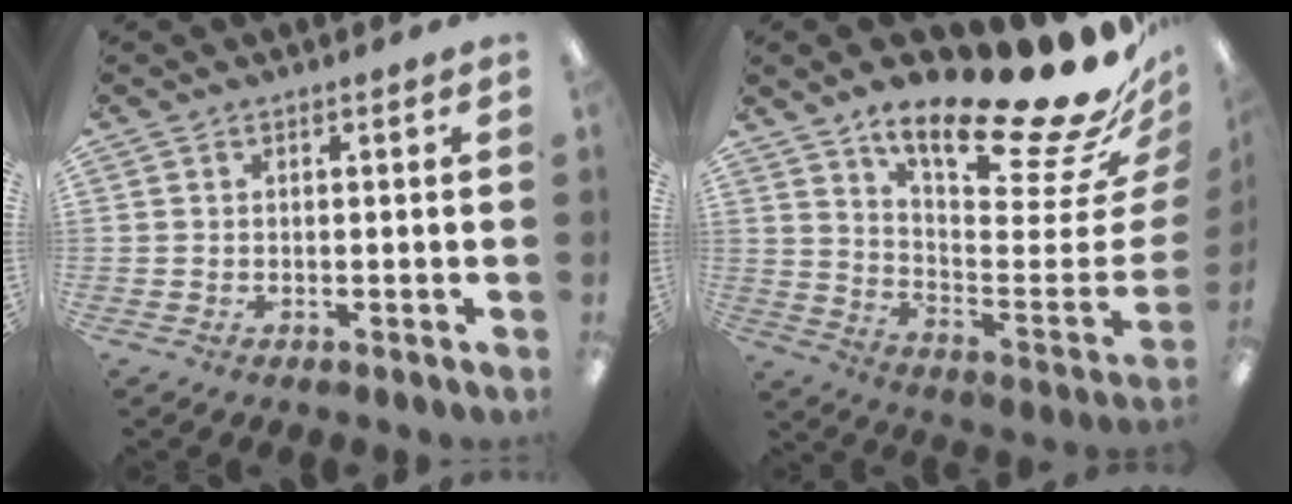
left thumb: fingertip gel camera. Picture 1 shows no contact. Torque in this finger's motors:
{"motor_torque": [0.33, 0.28, 1.13, -1.64, 0.13]}